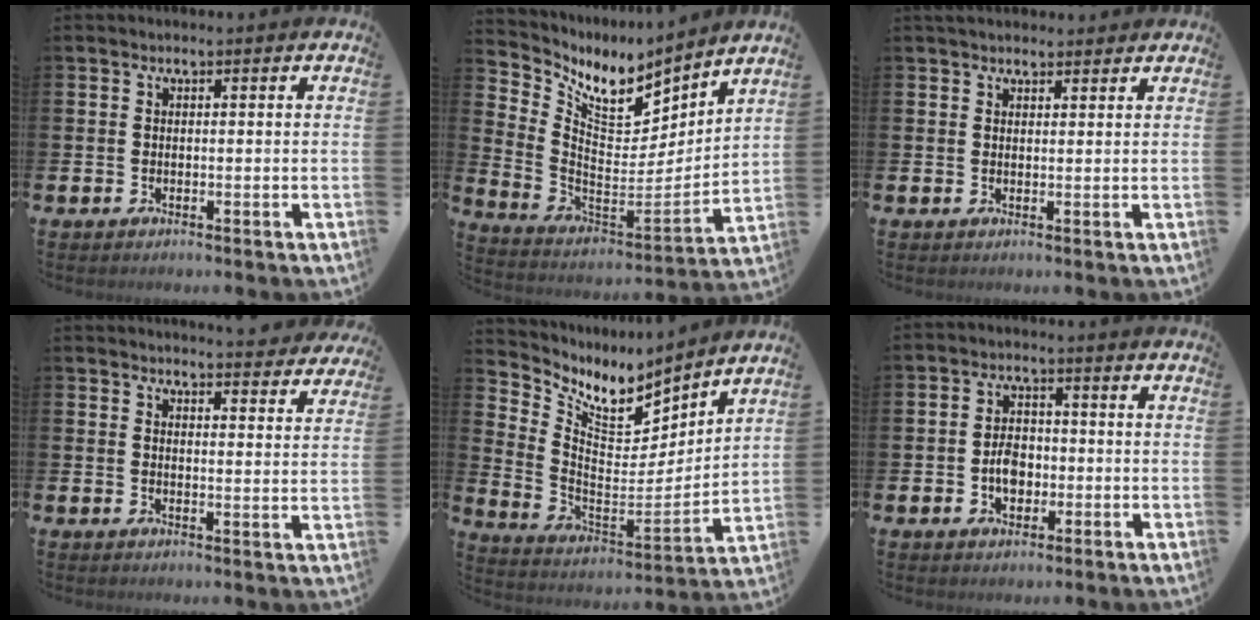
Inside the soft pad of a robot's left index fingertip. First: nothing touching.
{"total": 8.1, "force": [6.8, 3.5, 2.7], "torque": [-0.088, -0.054, 0.121]}
{"total": 2.4, "force": [2.3, 0.7, 0.3], "torque": [0.002, -0.007, 0.040]}
{"total": 4.2, "force": [4.2, 0.1, 0.2], "torque": [0.000, -0.029, 0.074]}
{"total": 8.1, "force": [7.1, 3.0, 2.6], "torque": [-0.083, -0.055, 0.125]}
{"total": 4.0, "force": [-1.0, 2.7, 2.7], "torque": [-0.036, -0.001, -0.022]}